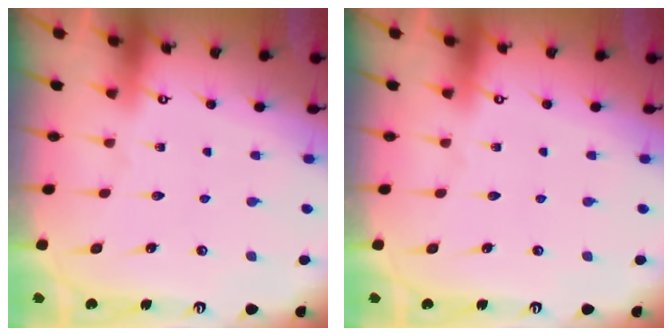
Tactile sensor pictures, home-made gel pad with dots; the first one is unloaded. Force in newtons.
{"total": 0.0}